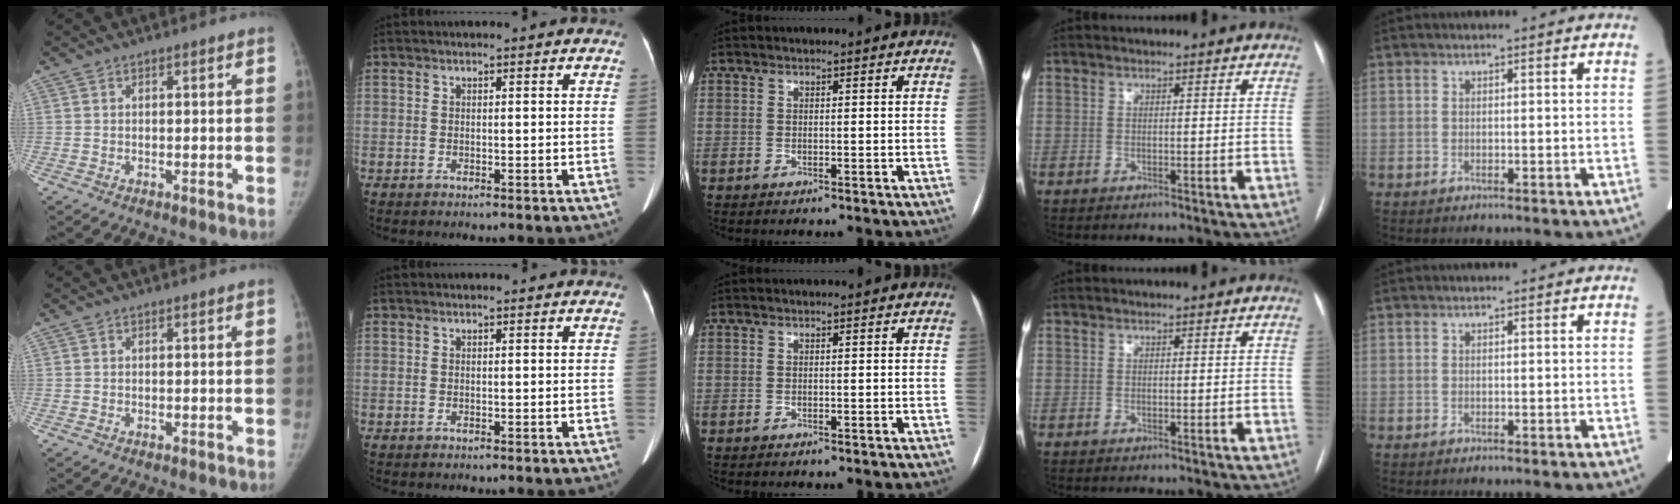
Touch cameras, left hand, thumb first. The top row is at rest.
{}